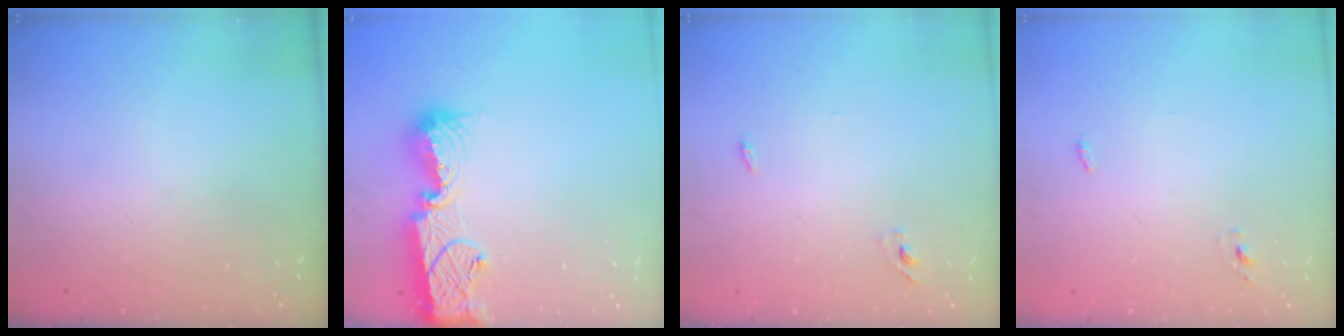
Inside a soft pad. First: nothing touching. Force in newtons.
{"total": 13.4, "press": 13.2, "slide": 2.3}
{"total": 2.9, "press": 2.7, "slide": 1.0}
{"total": 2.7, "press": 2.6, "slide": 0.8}